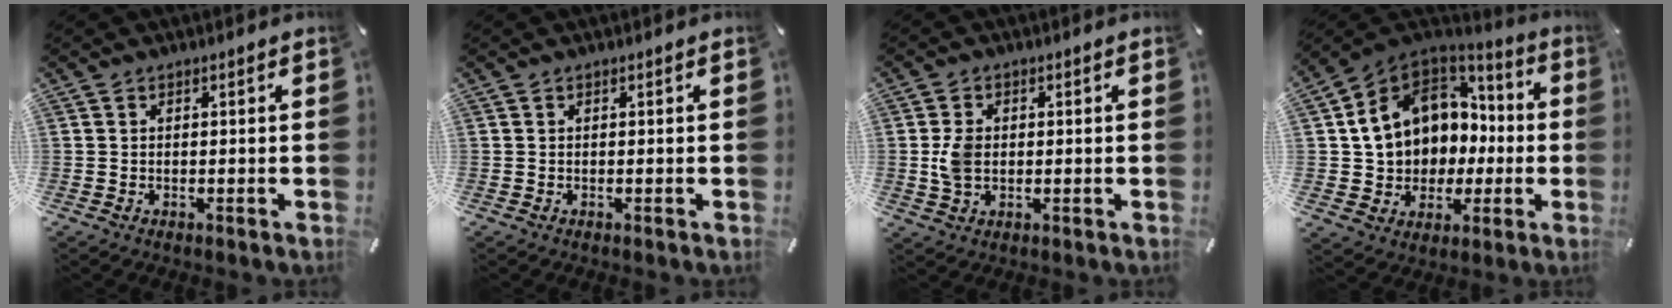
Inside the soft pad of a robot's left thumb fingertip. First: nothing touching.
{"total": 0.0}
{"total": 5.3, "force": [0.0, 3.9, 3.6], "torque": [-0.078, -0.002, -0.004]}
{"total": 12.1, "force": [2.7, 11.1, 3.9], "torque": [-0.093, -0.022, 0.062]}